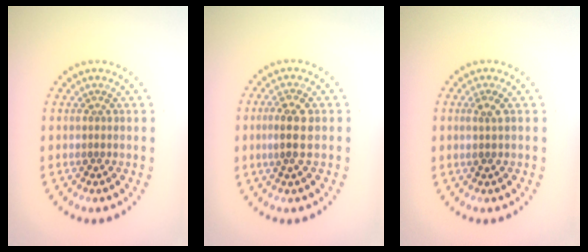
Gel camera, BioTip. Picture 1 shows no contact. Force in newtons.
{"total": 3.0, "press": 2.9, "slide": 0.9}
{"total": 0.9, "press": 0.8, "slide": 0.5}